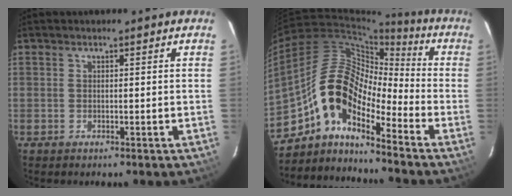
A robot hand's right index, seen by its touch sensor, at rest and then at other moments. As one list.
[{"total": 13.5, "force": [-8.4, 5.3, 9.2], "torque": [-0.152, 0.017, -0.178]}]